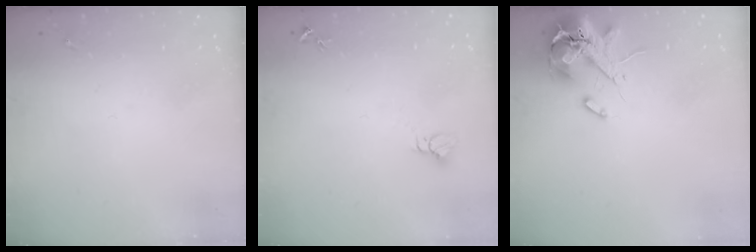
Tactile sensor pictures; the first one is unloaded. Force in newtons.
{"total": 2.8, "press": 2.8, "slide": 0.1}
{"total": 12.2, "press": 12.0, "slide": 1.8}